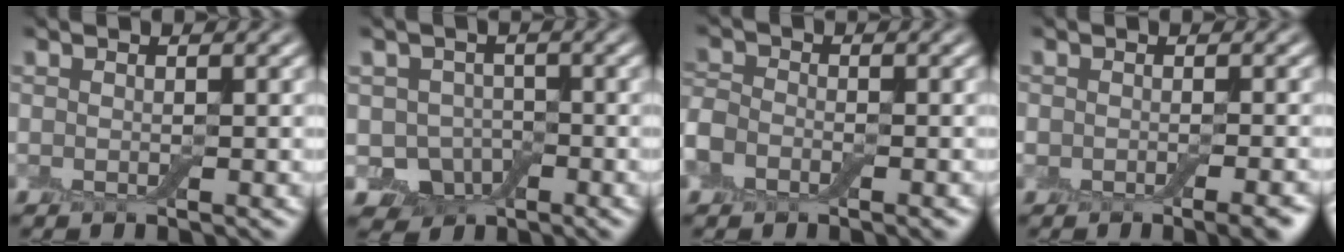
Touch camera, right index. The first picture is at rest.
{"total": 3.4, "force": [-1.1, 2.9, 1.2], "torque": [-0.012, -0.007, -0.021]}
{"total": 3.7, "force": [-1.9, 2.4, 2.0], "torque": [-0.032, 0.002, -0.042]}
{"total": 4.1, "force": [-2.4, 1.6, 2.8], "torque": [-0.032, -0.008, -0.022]}